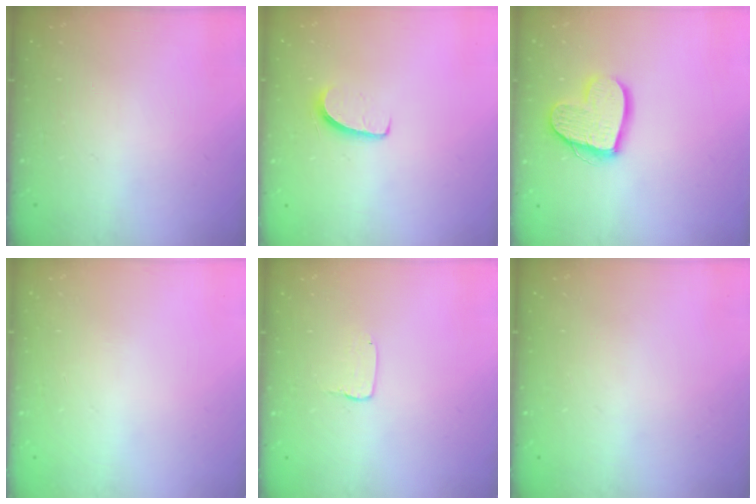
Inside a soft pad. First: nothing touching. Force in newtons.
{"total": 5.8, "press": 5.8, "slide": 0.5}
{"total": 14.0, "press": 13.9, "slide": 1.2}
{"total": 0.0}
{"total": 1.0, "press": 1.0, "slide": 0.1}
{"total": 0.0}